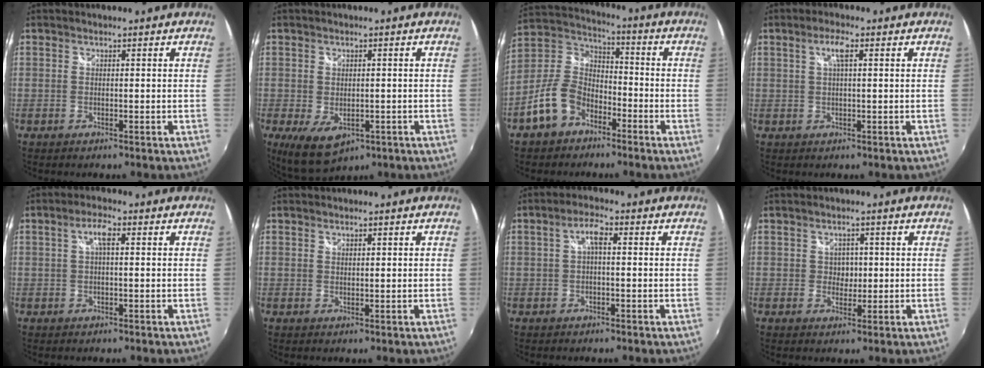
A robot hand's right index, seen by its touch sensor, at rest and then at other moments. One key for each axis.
{"total": 7.7, "fx": -2.7, "fy": 4.9, "fz": 5.4, "tx": -0.103, "ty": -0.027, "tz": -0.034}
{"total": 9.5, "fx": -5.3, "fy": 6.8, "fz": 4.0, "tx": -0.100, "ty": 0.027, "tz": -0.094}
{"total": 2.9, "fx": 1.0, "fy": 0.4, "fz": 2.7, "tx": -0.051, "ty": 0.006, "tz": 0.016}
{"total": 3.1, "fx": 0.7, "fy": 0.9, "fz": 2.9, "tx": -0.056, "ty": 0.008, "tz": 0.012}
{"total": 1.0, "fx": 0.7, "fy": 0.4, "fz": 0.5, "tx": -0.005, "ty": 0.001, "tz": 0.013}
{"total": 3.2, "fx": 0.3, "fy": 1.1, "fz": 3.0, "tx": -0.057, "ty": 0.010, "tz": 0.004}
{"total": 2.2, "fx": 0.2, "fy": 2.1, "fz": 0.7, "tx": -0.007, "ty": 0.004, "tz": 0.002}